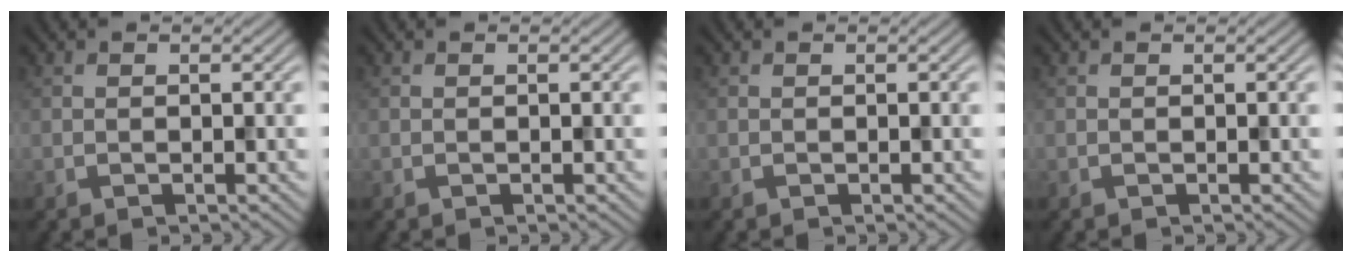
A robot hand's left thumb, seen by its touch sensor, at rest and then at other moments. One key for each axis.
{"total": 0.0}
{"total": 0.0}
{"total": 0.0}